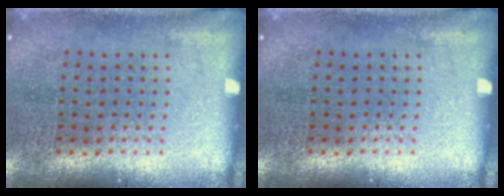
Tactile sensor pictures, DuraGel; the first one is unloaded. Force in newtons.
{"total": 0.0}